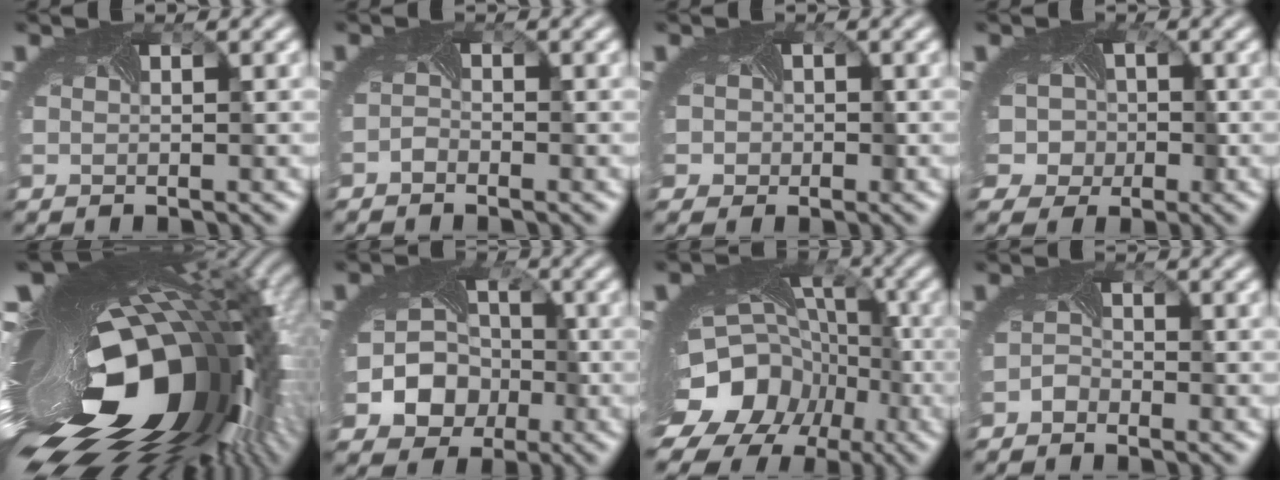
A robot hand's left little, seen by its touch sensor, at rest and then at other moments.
{"total": 0.9, "force": [-0.9, 0.1, 0.0], "torque": [-0.006, 0.000, -0.018]}
{"total": 4.5, "force": [-0.2, 4.0, 2.1], "torque": [-0.019, 0.006, -0.024]}
{"total": 8.9, "force": [-0.6, 7.7, 4.4], "torque": [-0.060, 0.006, -0.047]}
{"total": 20.3, "force": [-4.2, 8.7, 17.8], "torque": [-0.278, -0.054, -0.051]}
{"total": 8.6, "force": [-2.9, 7.3, 3.5], "torque": [-0.051, -0.017, -0.064]}
{"total": 16.5, "force": [-7.0, 12.8, 7.6], "torque": [-0.151, -0.037, -0.106]}
{"total": 1.5, "force": [-1.4, 0.5, -0.1], "torque": [-0.004, 0.003, -0.028]}